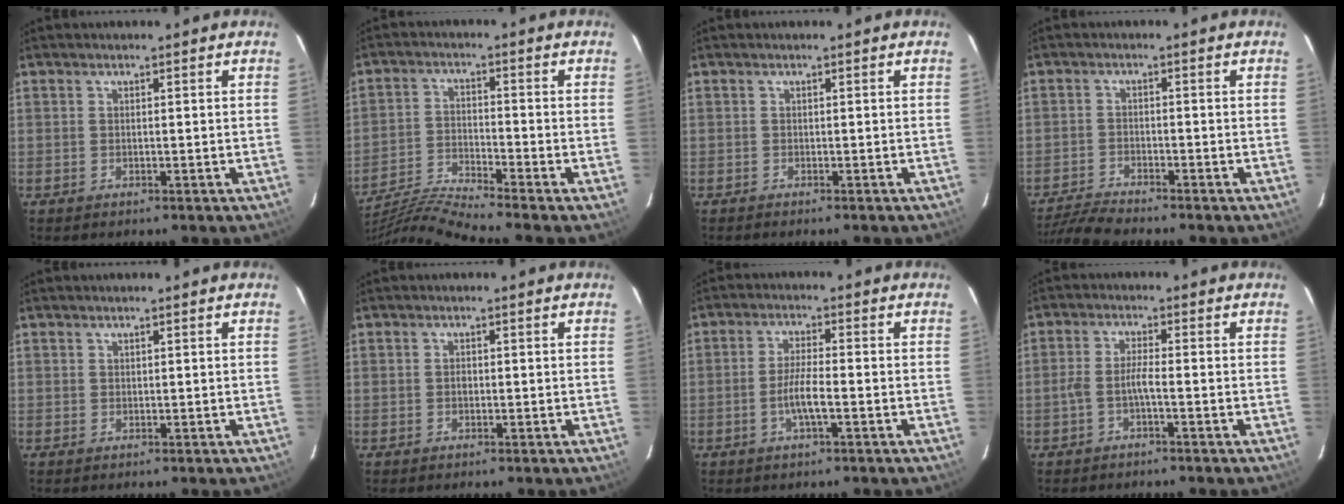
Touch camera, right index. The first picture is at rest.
{"total": 9.8, "force": [-8.9, -2.8, 3.0], "torque": [-0.078, 0.000, -0.173]}
{"total": 0.6, "force": [-0.5, -0.1, 0.1], "torque": [-0.001, -0.001, -0.010]}
{"total": 5.8, "force": [-5.6, -0.1, 1.5], "torque": [-0.053, -0.006, -0.108]}
{"total": 0.0}
{"total": 0.7, "force": [-0.2, 0.6, 0.4], "torque": [-0.005, 0.004, -0.004]}
{"total": 4.6, "force": [-1.8, 0.6, 4.3], "torque": [-0.086, -0.002, -0.033]}
{"total": 2.7, "force": [-1.5, 0.0, 2.3], "torque": [-0.055, 0.006, -0.031]}